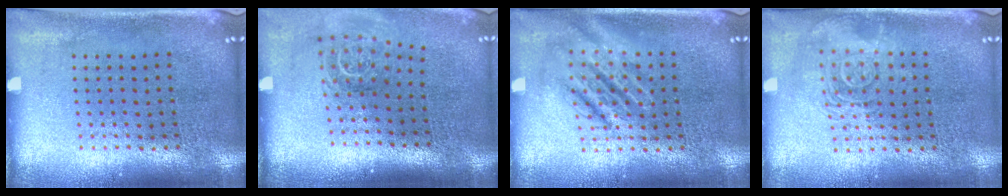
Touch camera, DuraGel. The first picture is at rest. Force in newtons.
{"total": 1.7, "press": 1.2, "slide": 1.2}
{"total": 2.4, "press": 2.4, "slide": 0.3}
{"total": 2.5, "press": 2.5, "slide": 0.5}